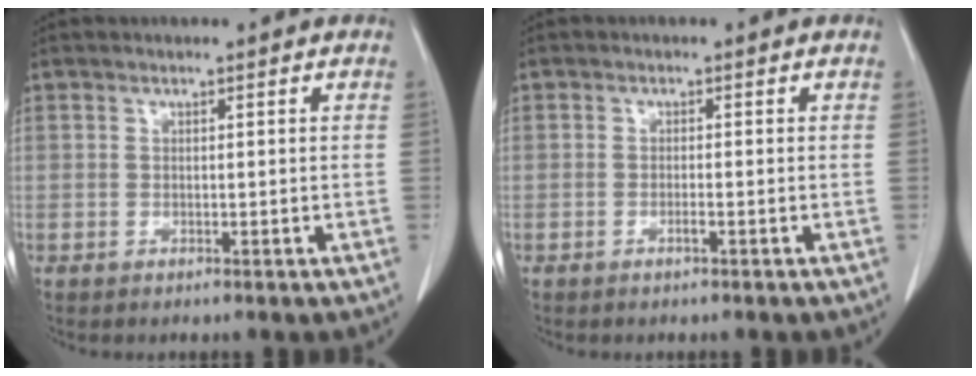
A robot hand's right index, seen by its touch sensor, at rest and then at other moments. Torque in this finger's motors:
{"motor_torque": [-0.05, 0.01, -0.01, 0.00]}